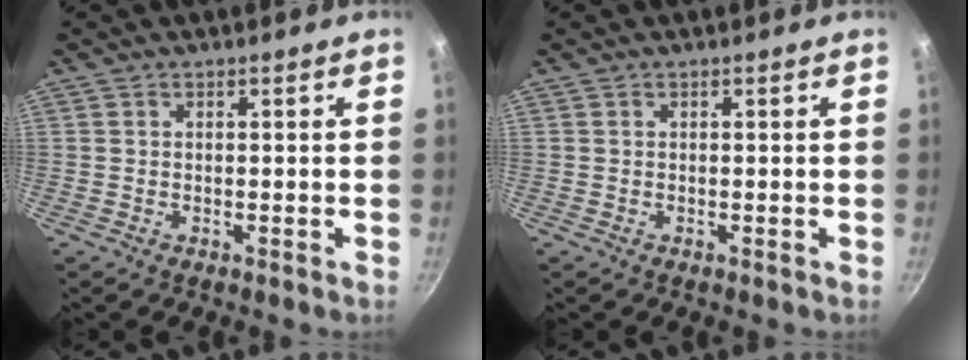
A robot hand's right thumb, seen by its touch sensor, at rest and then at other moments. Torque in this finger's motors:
{"motor_torque": [-0.45, 0.01, 0.21, 0.04, -0.05]}